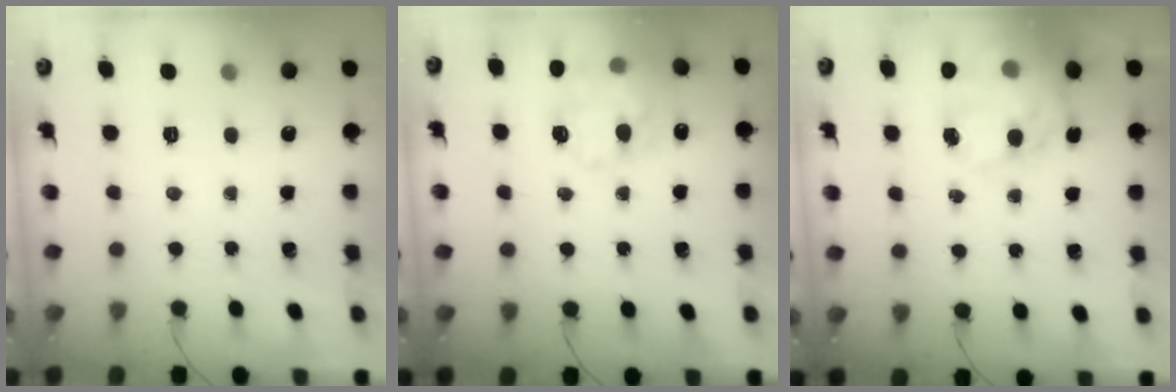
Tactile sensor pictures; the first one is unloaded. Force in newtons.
{"total": 17.1, "press": 16.9, "slide": 3.0}
{"total": 14.1, "press": 13.7, "slide": 3.3}